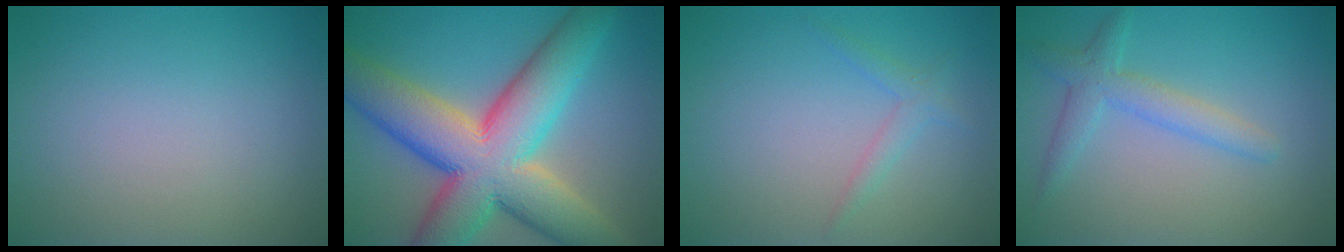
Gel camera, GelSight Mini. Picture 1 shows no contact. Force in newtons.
{"total": 14.1, "press": 14.1, "slide": 0.6}
{"total": 1.4, "press": 1.4, "slide": 0.1}
{"total": 2.7, "press": 2.7, "slide": 0.1}